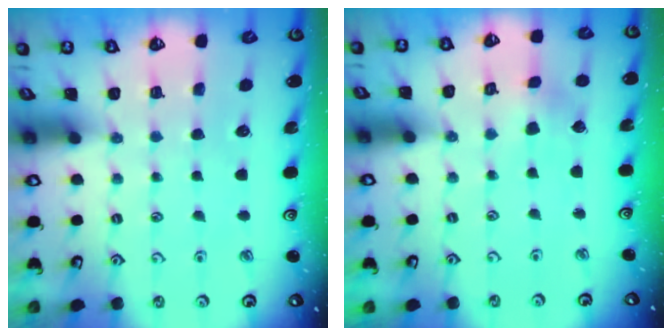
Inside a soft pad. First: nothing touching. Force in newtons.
{"total": 2.6, "press": 2.6, "slide": 0.4}